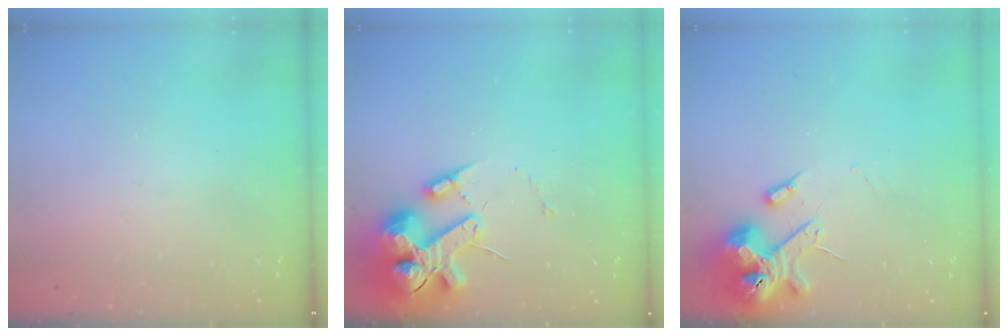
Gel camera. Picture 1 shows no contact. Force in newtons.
{"total": 16.4, "press": 16.2, "slide": 2.5}
{"total": 13.5, "press": 13.4, "slide": 2.0}